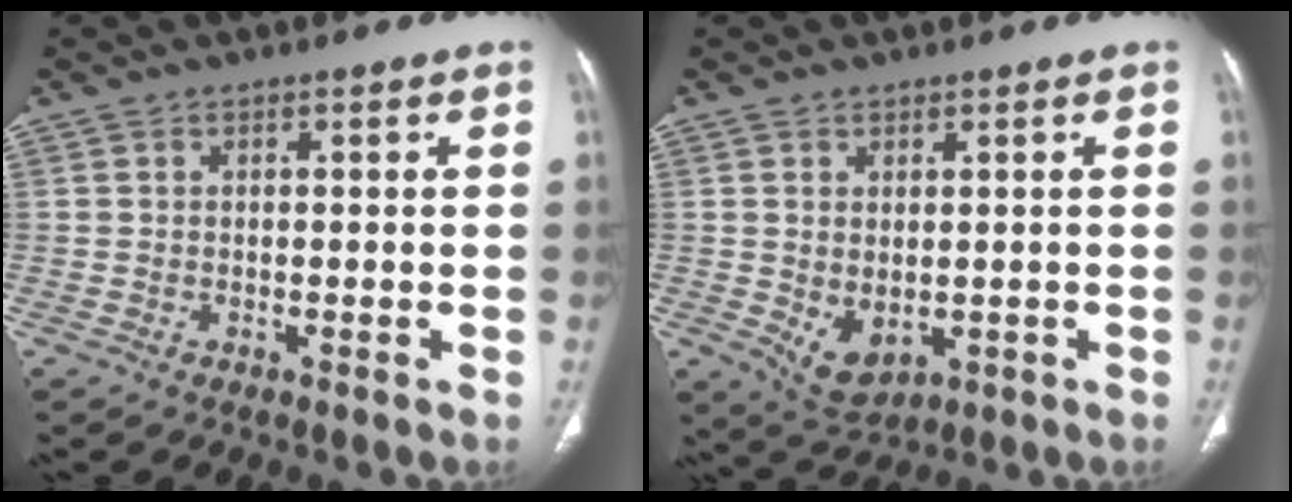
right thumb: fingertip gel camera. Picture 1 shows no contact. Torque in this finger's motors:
{"motor_torque": [-0.26, 0.32, 0.12, 0.69, 0.17]}